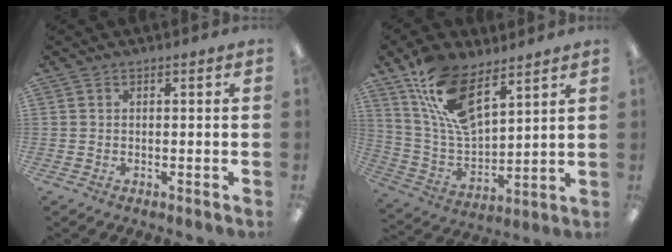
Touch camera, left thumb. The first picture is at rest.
{"total": 16.0, "force": [9.4, 7.5, 10.6], "torque": [-0.227, -0.034, 0.175]}